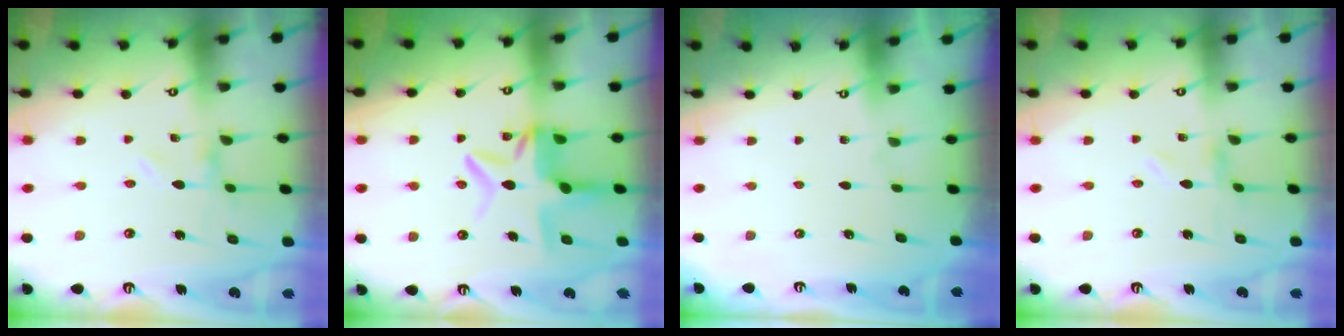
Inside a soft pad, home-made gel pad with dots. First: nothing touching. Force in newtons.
{"total": 10.1, "press": 10.0, "slide": 1.7}
{"total": 0.0}
{"total": 0.0}